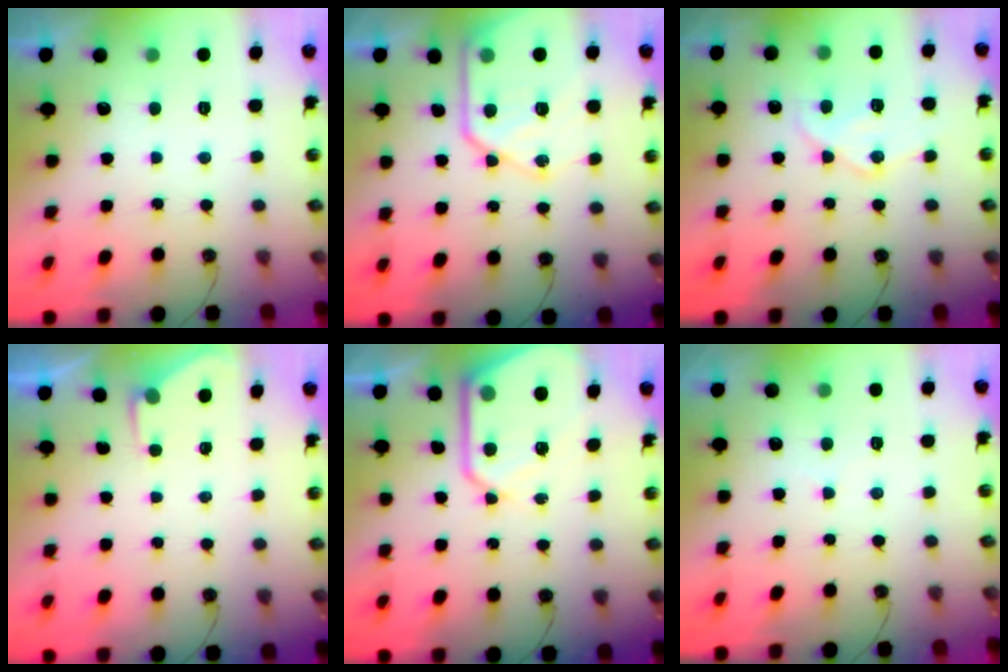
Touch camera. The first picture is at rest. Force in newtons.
{"total": 16.3, "press": 16.3, "slide": 1.5}
{"total": 12.8, "press": 12.7, "slide": 1.3}
{"total": 2.7, "press": 2.6, "slide": 0.5}
{"total": 13.3, "press": 13.2, "slide": 1.5}
{"total": 3.5, "press": 3.4, "slide": 0.6}